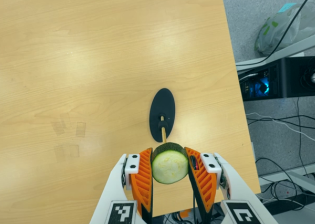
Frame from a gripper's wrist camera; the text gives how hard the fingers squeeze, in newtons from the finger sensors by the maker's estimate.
{"total": 11.6, "left": 10.7, "right": 12.6}